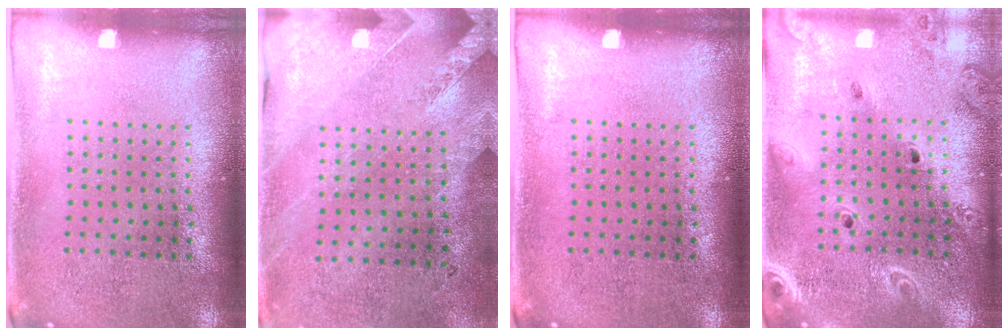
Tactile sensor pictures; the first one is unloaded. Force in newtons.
{"total": 2.4, "press": 2.1, "slide": 1.3}
{"total": 0.0}
{"total": 2.0, "press": 1.9, "slide": 0.7}